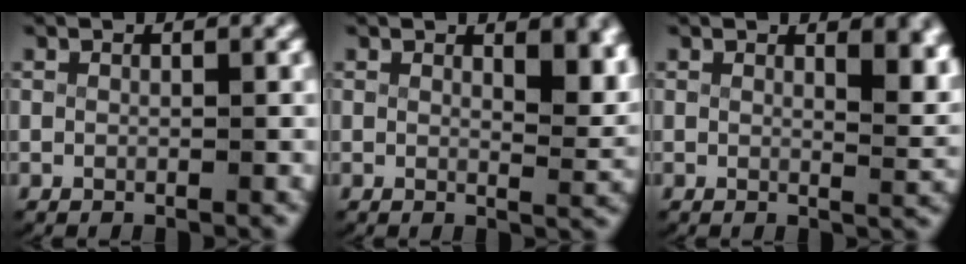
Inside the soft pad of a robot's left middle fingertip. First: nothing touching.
{"total": 3.2, "force": [1.7, 1.1, 2.5], "torque": [-0.027, -0.022, 0.031]}
{"total": 3.2, "force": [1.7, 0.9, 2.6], "torque": [-0.024, -0.018, 0.029]}